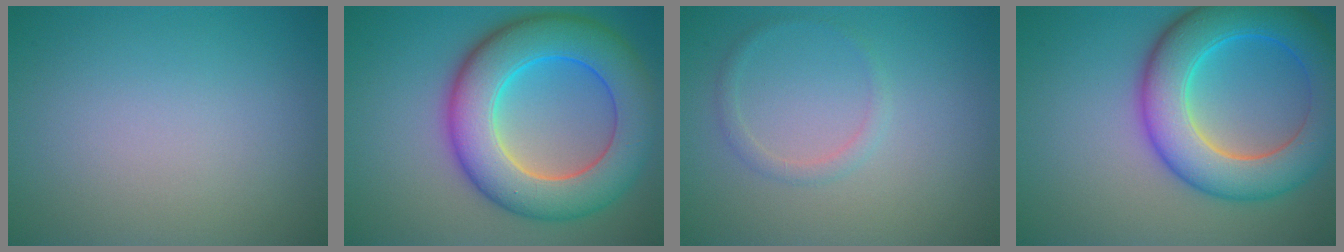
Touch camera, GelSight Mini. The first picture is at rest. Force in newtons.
{"total": 10.6, "press": 10.6, "slide": 0.3}
{"total": 1.2, "press": 1.2, "slide": 0.2}
{"total": 9.3, "press": 9.3, "slide": 0.0}